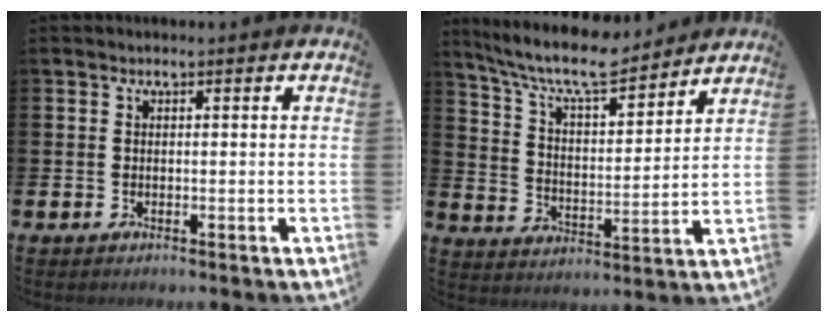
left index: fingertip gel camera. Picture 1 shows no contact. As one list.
[{"total": 9.3, "force": [8.4, 1.7, 3.6], "torque": [-0.101, -0.051, 0.147]}]